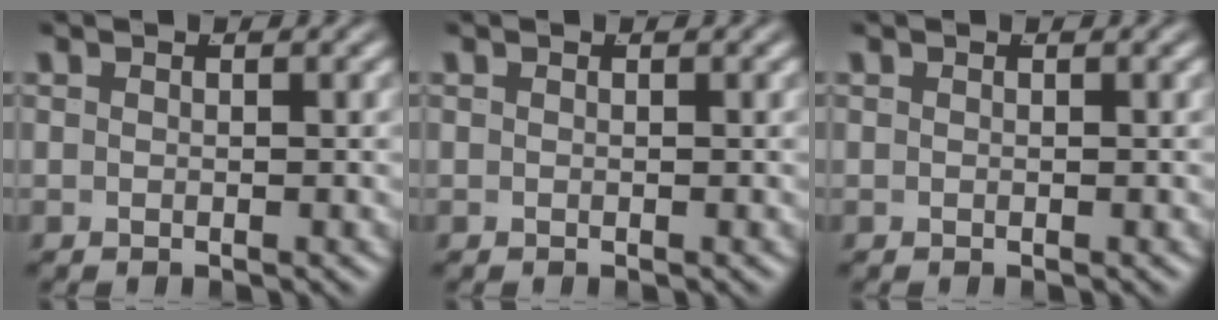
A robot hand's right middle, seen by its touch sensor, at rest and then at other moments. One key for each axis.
{"total": 0.0}
{"total": 0.0}